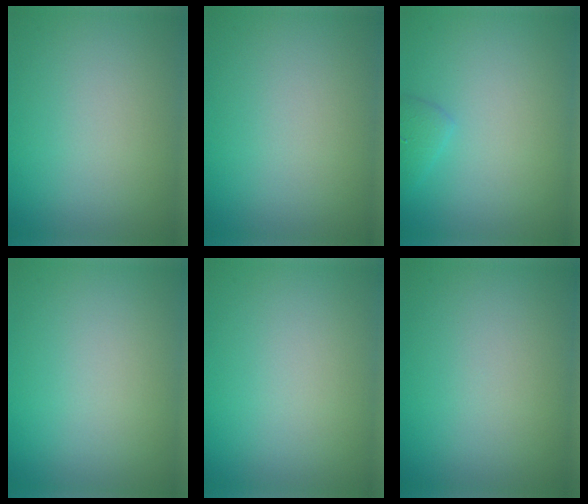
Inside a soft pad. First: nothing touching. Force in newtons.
{"total": 0.0}
{"total": 1.2, "press": 1.2, "slide": 0.1}
{"total": 0.0}
{"total": 0.0}
{"total": 0.0}